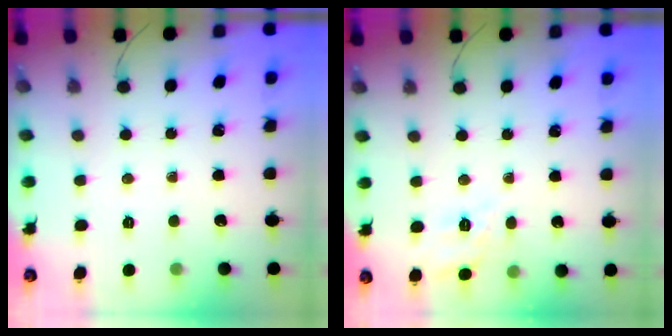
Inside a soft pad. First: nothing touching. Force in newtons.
{"total": 2.8, "press": 2.2, "slide": 1.7}